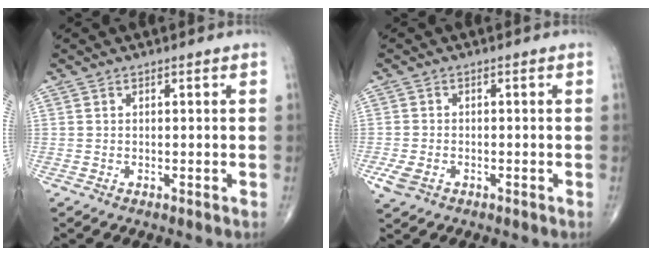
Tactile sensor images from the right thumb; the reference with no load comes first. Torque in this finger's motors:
{"motor_torque": [1.08, 1.02, 0.13, -0.25, 0.15]}